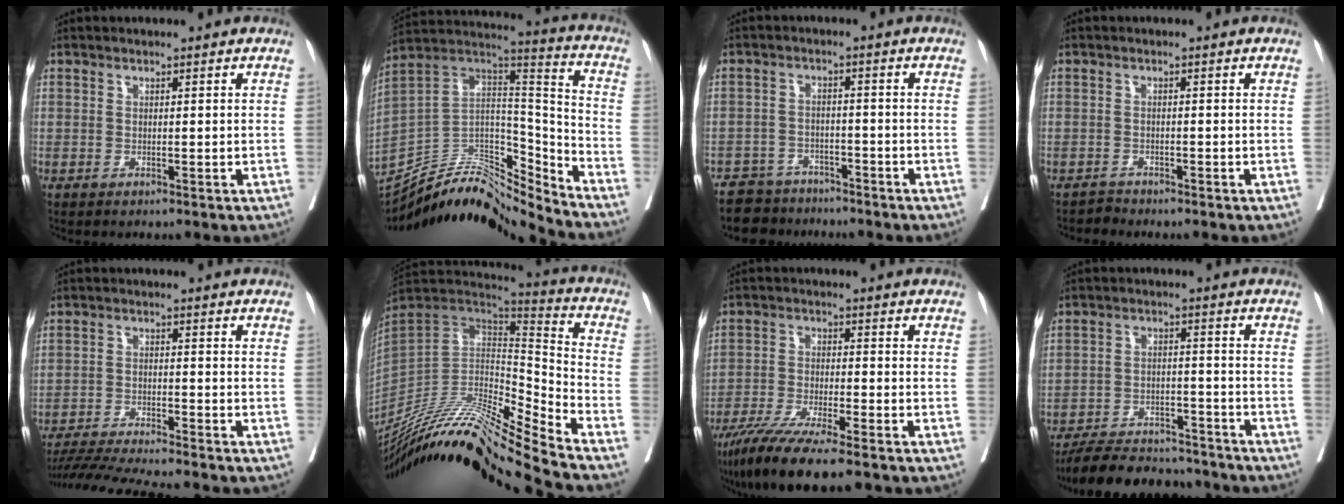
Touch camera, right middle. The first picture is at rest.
{"total": 22.0, "force": [-20.7, 3.1, 6.8], "torque": [-0.146, 0.037, -0.355]}
{"total": 6.0, "force": [-5.3, 2.8, -0.2], "torque": [0.009, 0.002, -0.089]}
{"total": 1.2, "force": [-1.1, 0.1, -0.6], "torque": [0.013, -0.006, -0.022]}
{"total": 11.8, "force": [-10.8, -0.6, 4.8], "torque": [-0.070, -0.016, -0.178]}
{"total": 26.1, "force": [-22.7, -1.2, 12.9], "torque": [-0.235, -0.027, -0.393]}
{"total": 11.8, "force": [-9.1, 0.6, 7.4], "torque": [-0.119, -0.031, -0.151]}
{"total": 13.9, "force": [-12.8, 4.0, 3.8], "torque": [-0.055, 0.007, -0.187]}